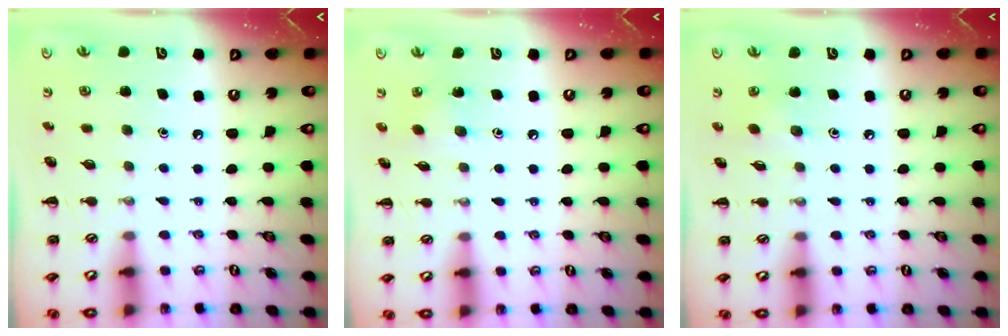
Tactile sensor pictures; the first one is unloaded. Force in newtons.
{"total": 3.9, "press": 3.7, "slide": 1.2}
{"total": 3.4, "press": 3.2, "slide": 1.0}